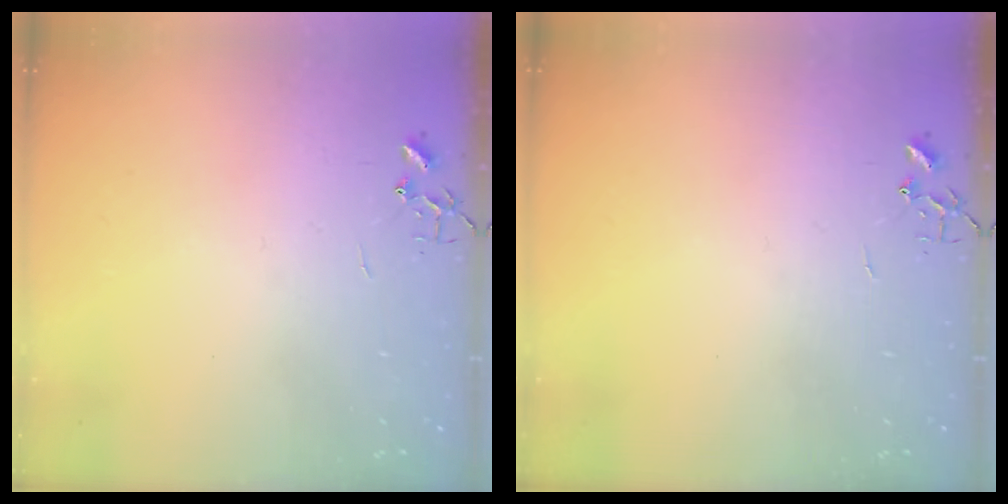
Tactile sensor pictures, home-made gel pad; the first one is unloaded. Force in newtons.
{"total": 0.0}